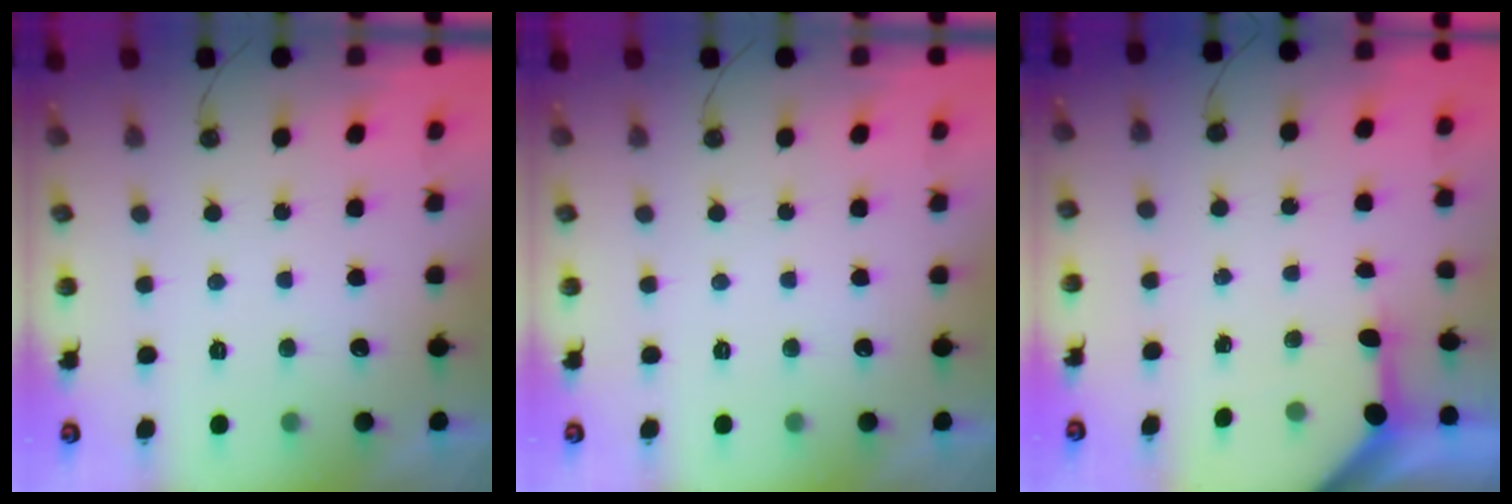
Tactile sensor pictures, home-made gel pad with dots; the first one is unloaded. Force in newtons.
{"total": 0.5, "press": 0.4, "slide": 0.4}
{"total": 3.4, "press": 3.3, "slide": 0.4}